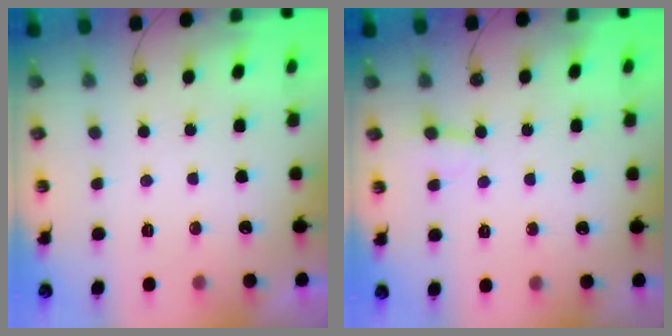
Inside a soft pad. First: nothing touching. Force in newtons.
{"total": 2.6, "press": 2.6, "slide": 0.2}